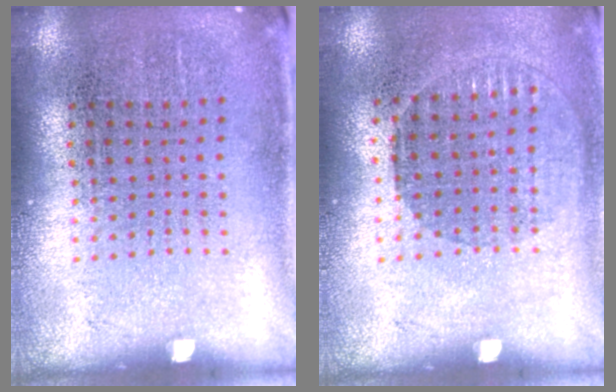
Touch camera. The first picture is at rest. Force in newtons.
{"total": 0.9, "press": 0.9, "slide": 0.3}